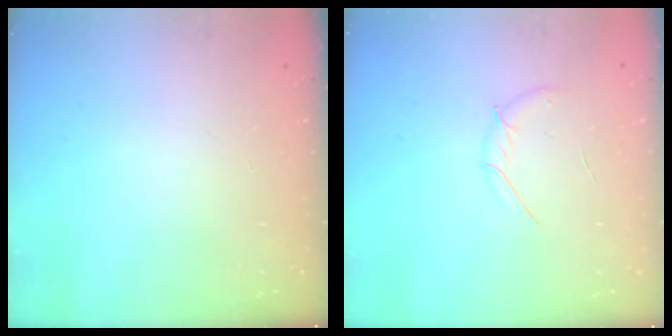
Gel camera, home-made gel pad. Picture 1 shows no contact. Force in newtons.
{"total": 6.6, "press": 6.3, "slide": 2.0}